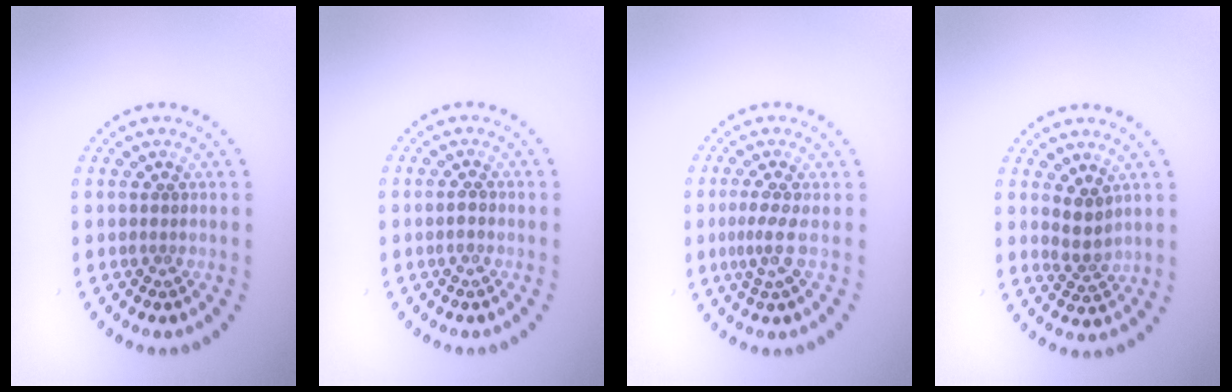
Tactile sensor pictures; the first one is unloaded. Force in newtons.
{"total": 0.9, "press": 0.9, "slide": 0.2}
{"total": 2.2, "press": 1.5, "slide": 1.6}
{"total": 2.2, "press": 1.9, "slide": 1.1}